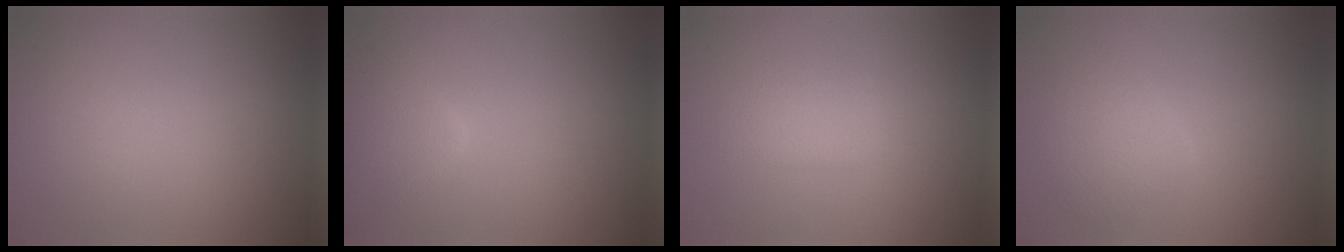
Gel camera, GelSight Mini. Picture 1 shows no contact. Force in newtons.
{"total": 2.7, "press": 2.7, "slide": 0.2}
{"total": 1.8, "press": 1.8, "slide": 0.1}
{"total": 2.4, "press": 2.4, "slide": 0.1}